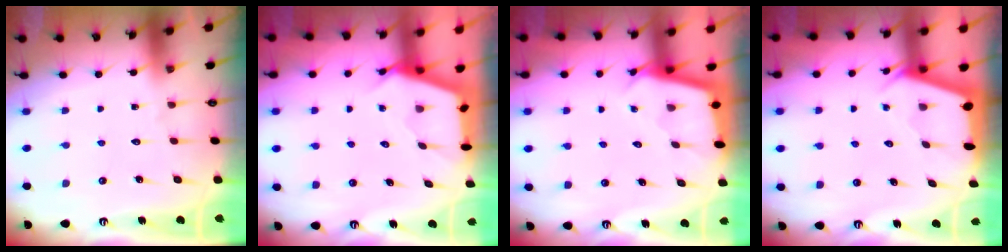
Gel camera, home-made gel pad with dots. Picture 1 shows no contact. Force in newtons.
{"total": 2.7, "press": 2.7, "slide": 0.3}
{"total": 2.2, "press": 2.2, "slide": 0.2}
{"total": 2.4, "press": 2.3, "slide": 0.3}